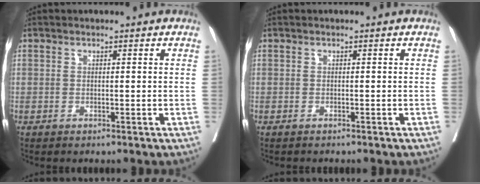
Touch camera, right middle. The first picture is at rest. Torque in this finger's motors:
{"motor_torque": [-0.01, 0.03, -0.06, 0.00]}